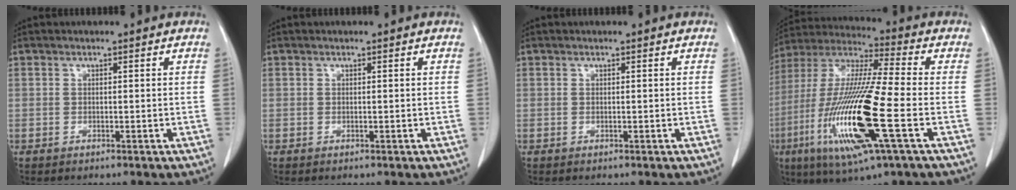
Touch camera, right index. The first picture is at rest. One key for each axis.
{"total": 0.0}
{"total": 0.0}
{"total": 20.6, "fx": -6.1, "fy": 1.4, "fz": 19.6, "tx": -0.427, "ty": -0.030, "tz": -0.118}